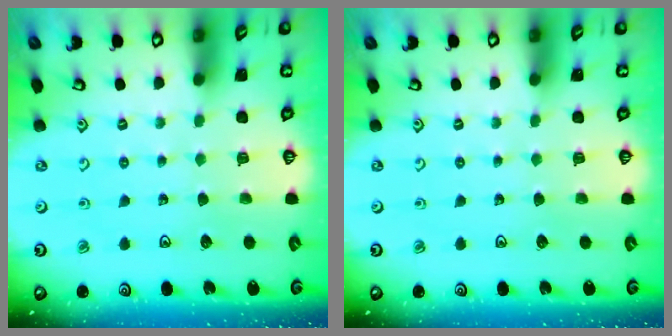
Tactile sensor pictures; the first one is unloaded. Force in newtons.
{"total": 0.0}